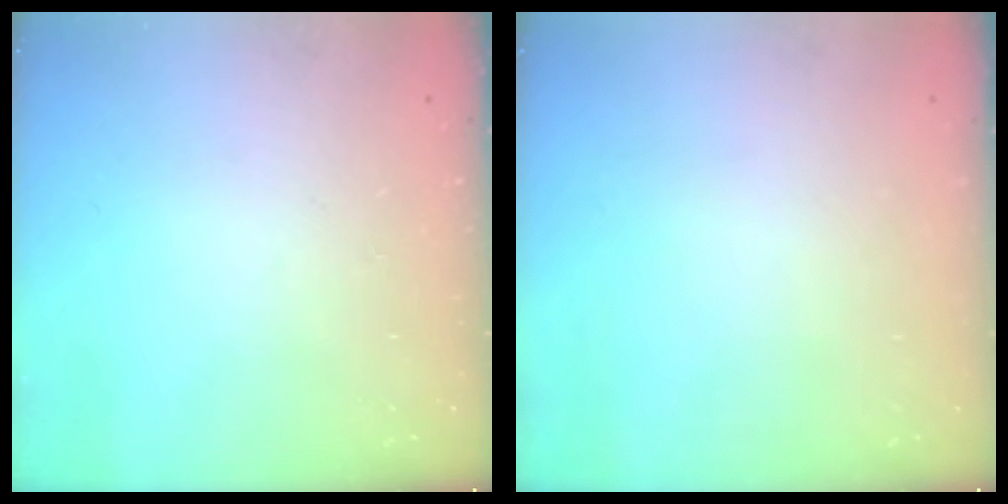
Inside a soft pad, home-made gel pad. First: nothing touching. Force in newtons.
{"total": 0.0}